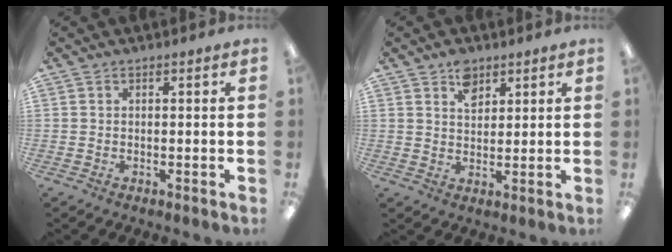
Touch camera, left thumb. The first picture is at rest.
{"total": 4.9, "force": [3.2, 3.1, 2.2], "torque": [-0.021, -0.012, 0.053]}